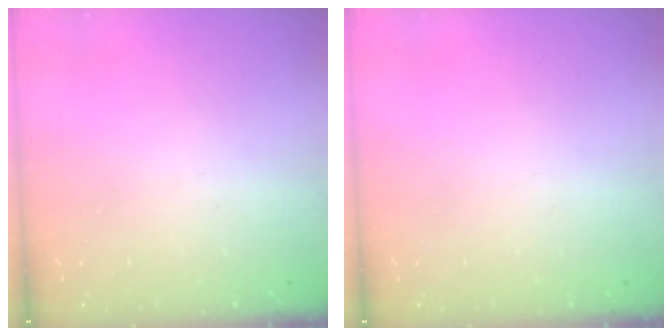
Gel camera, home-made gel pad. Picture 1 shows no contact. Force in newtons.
{"total": 0.0}